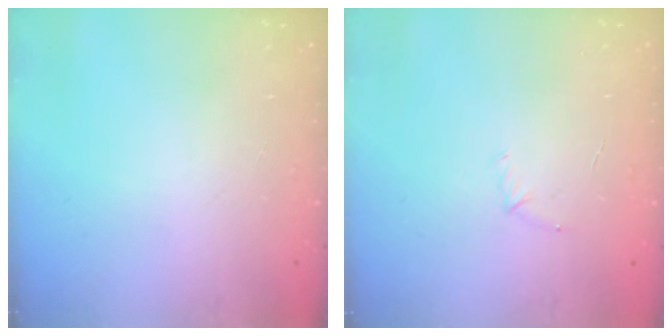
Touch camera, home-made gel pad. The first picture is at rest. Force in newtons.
{"total": 4.2, "press": 4.0, "slide": 1.1}